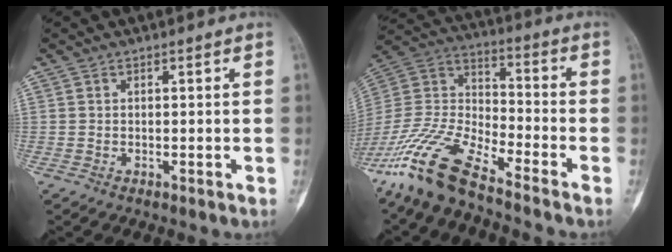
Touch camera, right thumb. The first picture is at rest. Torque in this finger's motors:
{"motor_torque": [0.30, 0.23, 1.46, -1.31, 0.19]}